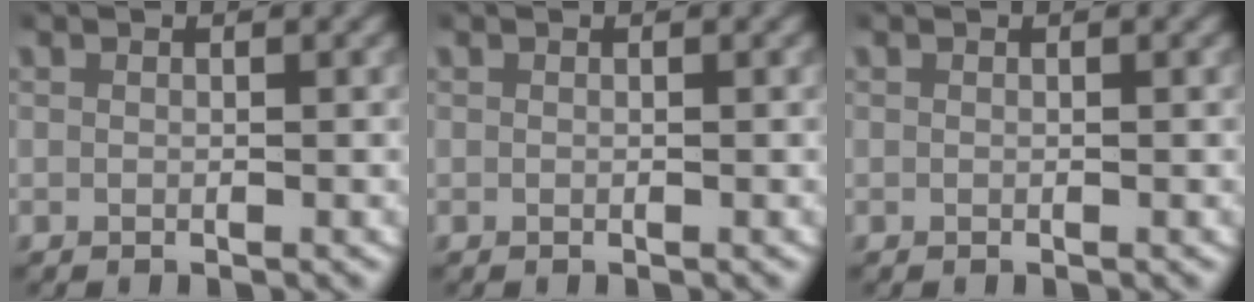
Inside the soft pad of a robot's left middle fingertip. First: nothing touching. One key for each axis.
{"total": 0.0}
{"total": 0.0}